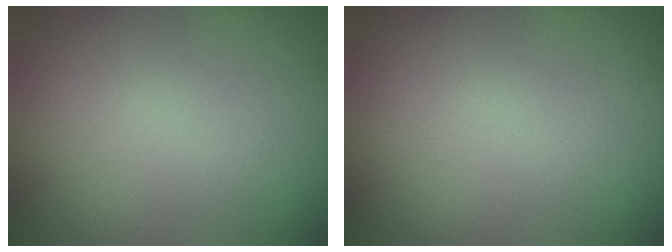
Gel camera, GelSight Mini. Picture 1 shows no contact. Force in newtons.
{"total": 0.0}